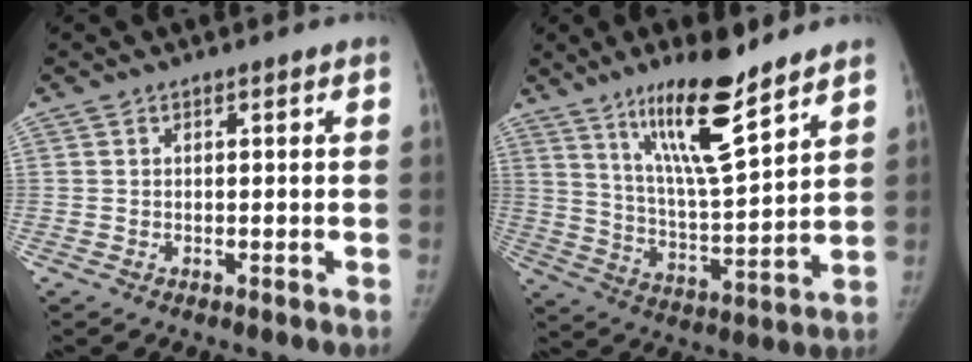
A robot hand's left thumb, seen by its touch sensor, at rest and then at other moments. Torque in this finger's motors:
{"motor_torque": [0.71, -0.02, 1.37, -1.40, 0.40]}